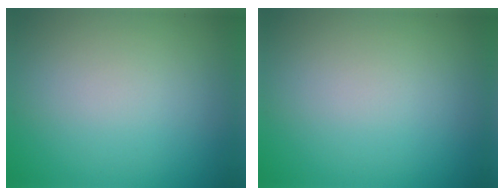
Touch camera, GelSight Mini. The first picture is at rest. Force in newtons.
{"total": 0.0}